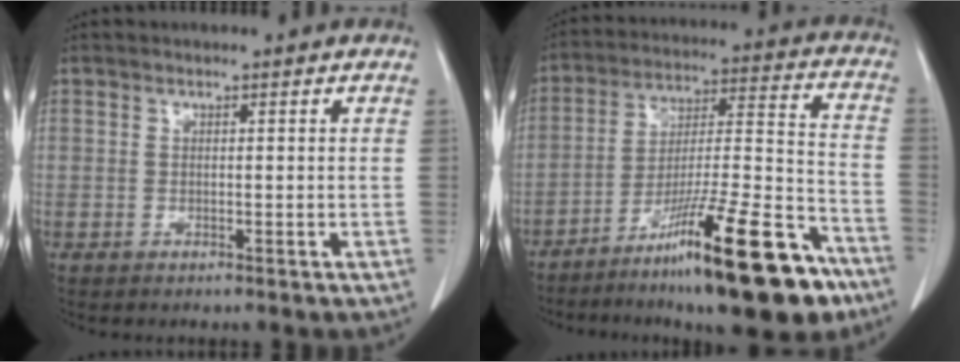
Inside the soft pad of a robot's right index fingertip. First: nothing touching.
{"total": 21.7, "force": [-14.0, 2.4, 16.3], "torque": [-0.230, -0.004, -0.230]}